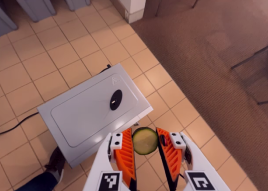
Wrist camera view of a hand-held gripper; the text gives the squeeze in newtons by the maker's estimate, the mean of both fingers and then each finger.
{"total": 8.8, "left": 8.8, "right": 8.7}